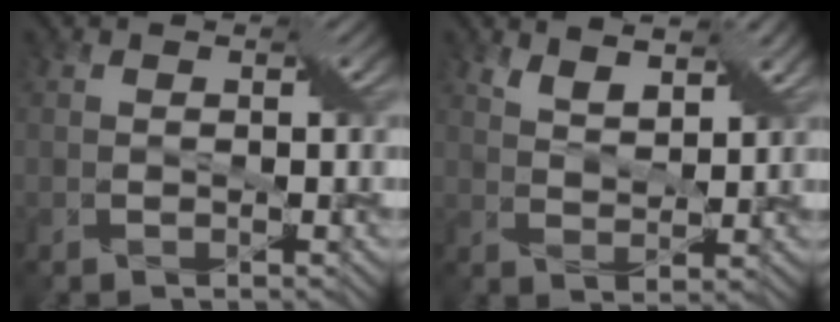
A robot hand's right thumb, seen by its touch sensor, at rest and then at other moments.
{"total": 4.7, "force": [3.3, 1.7, 2.9], "torque": [-0.063, -0.003, 0.067]}